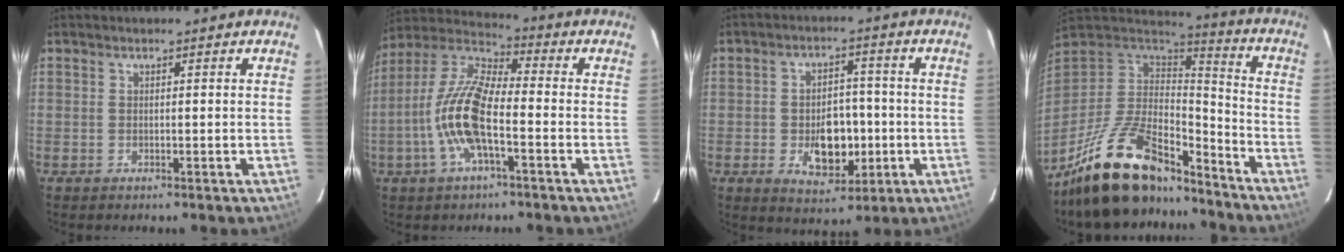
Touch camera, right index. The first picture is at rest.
{"total": 13.8, "force": [-3.9, 4.6, 12.4], "torque": [-0.260, 0.003, -0.083]}
{"total": 9.1, "force": [-2.2, 6.2, 6.4], "torque": [-0.113, 0.005, -0.016]}
{"total": 23.3, "force": [-17.6, 8.7, 12.6], "torque": [-0.252, -0.012, -0.291]}